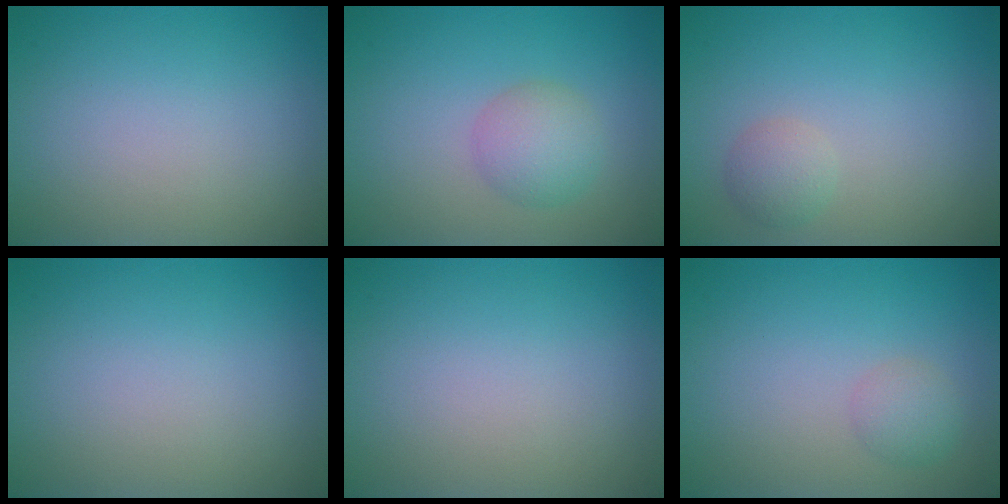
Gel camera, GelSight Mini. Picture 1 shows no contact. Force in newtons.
{"total": 3.0, "press": 3.0, "slide": 0.2}
{"total": 1.6, "press": 1.6, "slide": 0.1}
{"total": 0.0}
{"total": 0.0}
{"total": 1.6, "press": 1.6, "slide": 0.1}